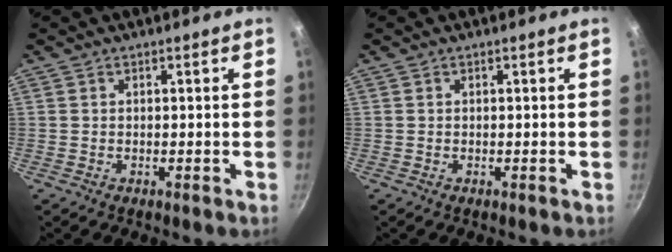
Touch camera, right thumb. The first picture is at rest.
{"total": 0.0}